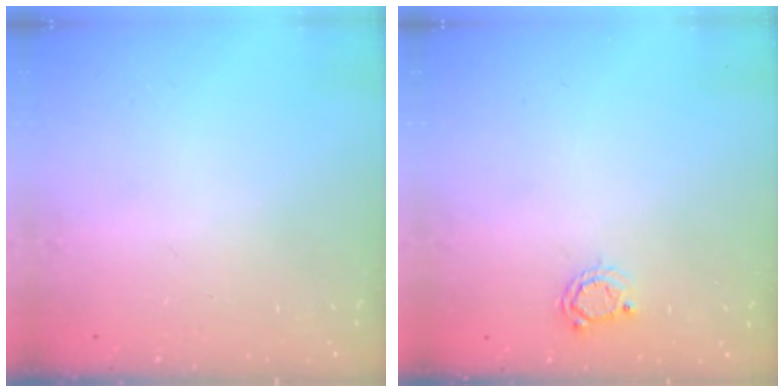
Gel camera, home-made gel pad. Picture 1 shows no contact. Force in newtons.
{"total": 4.2, "press": 4.2, "slide": 0.6}